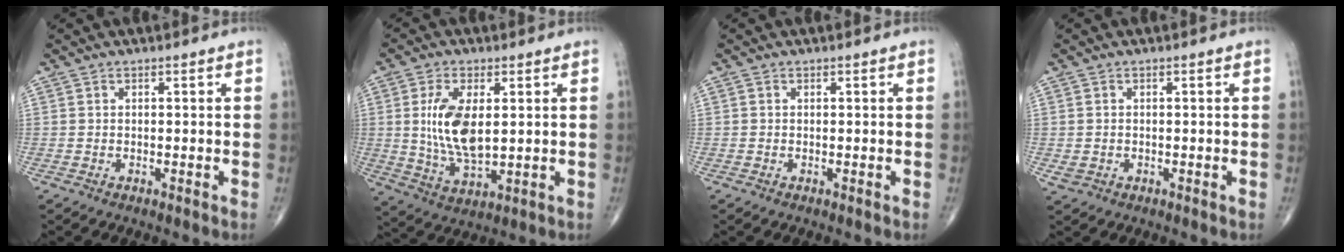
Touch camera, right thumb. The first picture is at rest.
{"total": 11.4, "force": [1.6, 5.5, 9.8], "torque": [-0.189, -0.017, 0.038]}
{"total": 0.0}
{"total": 1.6, "force": [-0.2, 1.4, 0.8], "torque": [-0.017, 0.002, 0.001]}